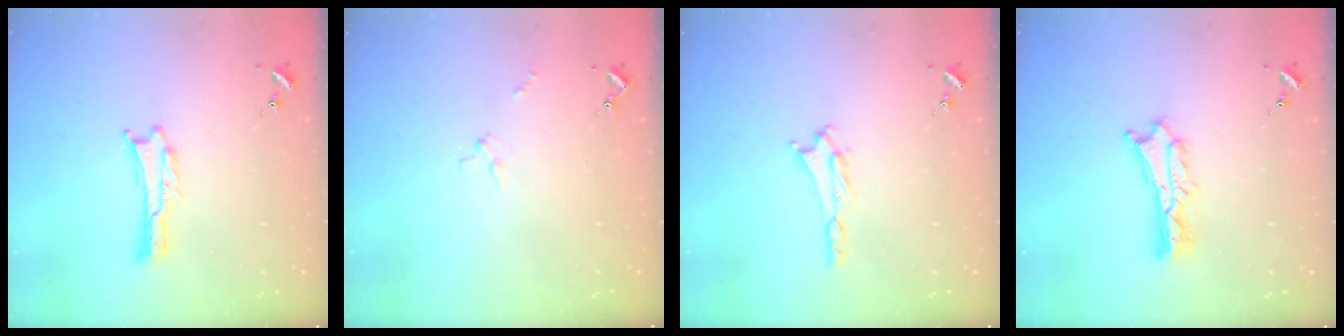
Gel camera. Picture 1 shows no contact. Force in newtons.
{"total": 1.3, "press": 1.2, "slide": 0.1}
{"total": 1.3, "press": 1.3, "slide": 0.2}
{"total": 2.7, "press": 2.6, "slide": 0.3}